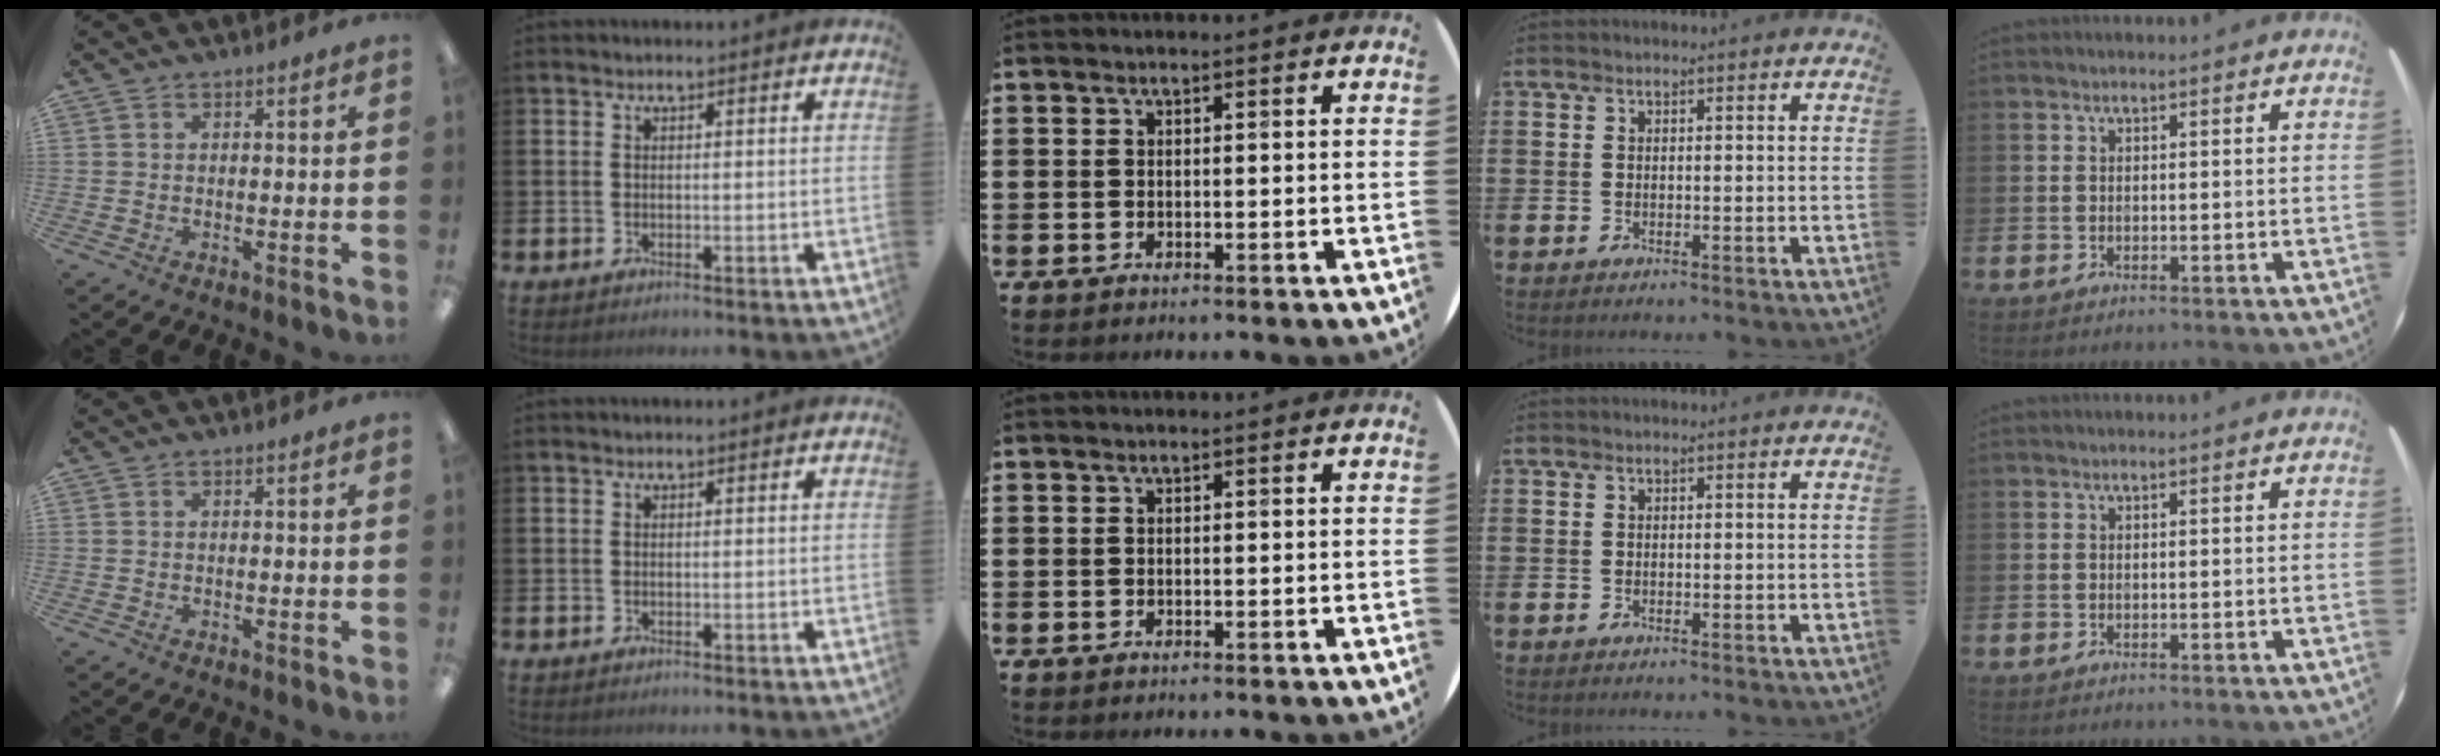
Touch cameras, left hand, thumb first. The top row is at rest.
{}